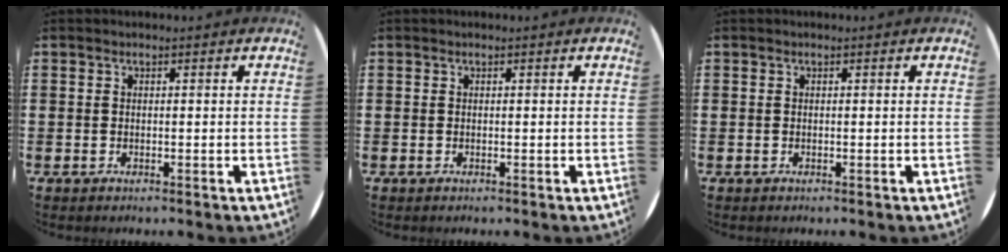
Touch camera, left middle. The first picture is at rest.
{"total": 0.0}
{"total": 0.0}